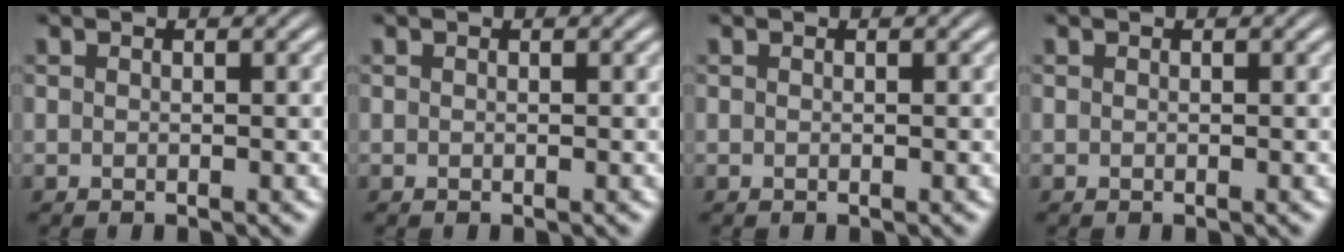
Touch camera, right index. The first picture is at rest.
{"total": 0.0}
{"total": 0.0}
{"total": 0.0}